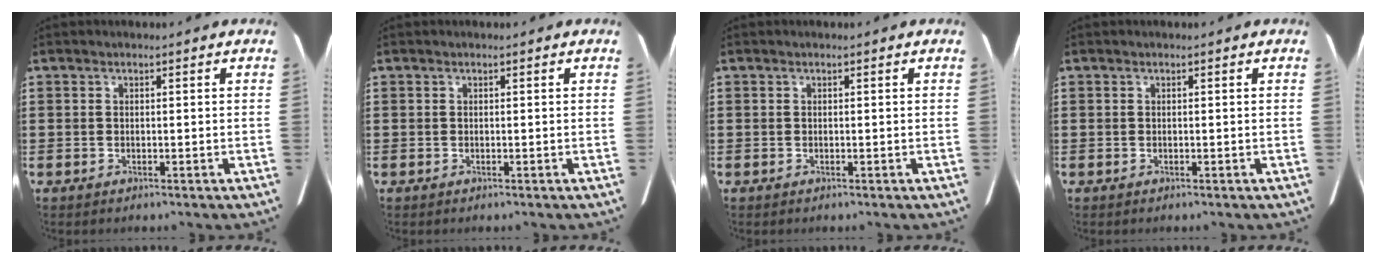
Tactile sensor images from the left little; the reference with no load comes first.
{"total": 0.0}
{"total": 0.0}
{"total": 0.0}